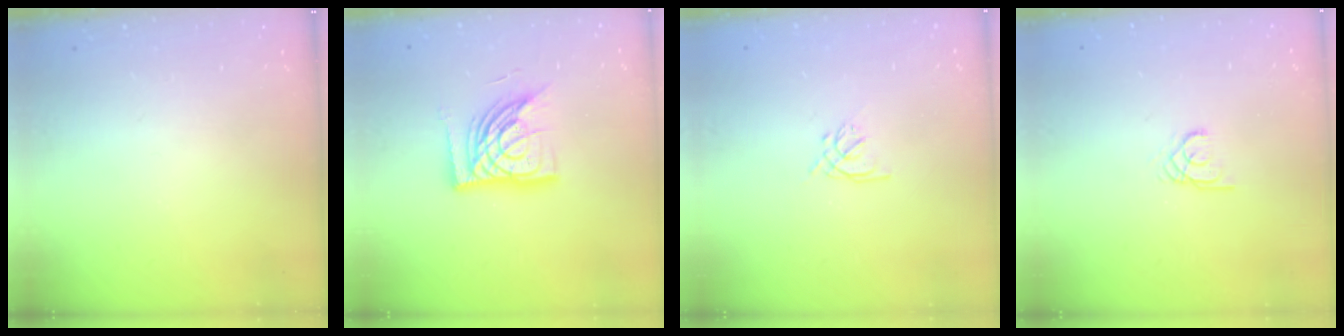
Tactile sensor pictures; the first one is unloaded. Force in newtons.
{"total": 15.7, "press": 15.5, "slide": 2.2}
{"total": 1.6, "press": 1.5, "slide": 0.6}
{"total": 1.9, "press": 1.9, "slide": 0.1}